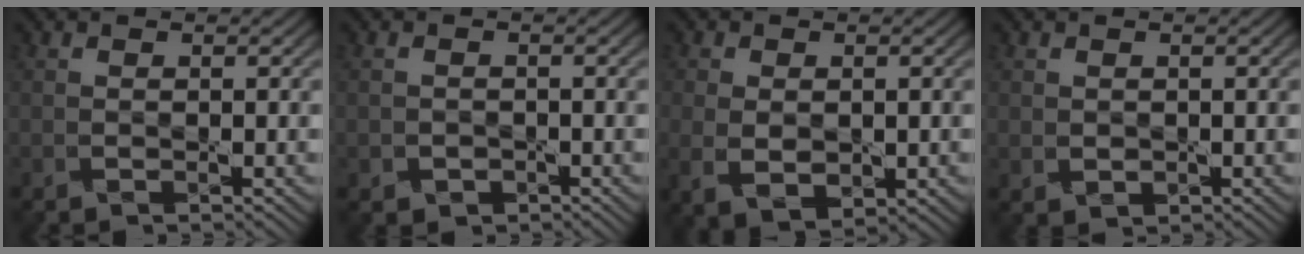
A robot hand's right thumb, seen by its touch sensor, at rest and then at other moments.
{"total": 1.6, "force": [-0.8, 1.4, 0.4], "torque": [-0.002, -0.008, -0.015]}
{"total": 4.8, "force": [-0.8, 3.2, 3.5], "torque": [-0.082, -0.018, -0.005]}
{"total": 1.0, "force": [0.2, 0.9, 0.4], "torque": [-0.012, -0.007, 0.009]}